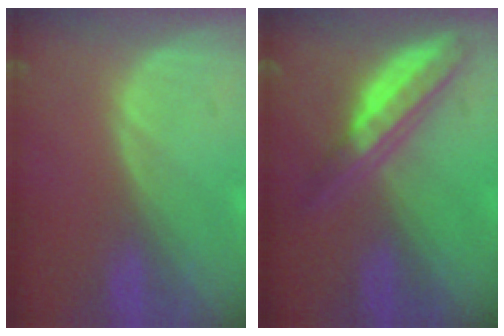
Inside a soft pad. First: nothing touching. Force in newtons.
{"total": 6.4, "press": 5.6, "slide": 3.1}